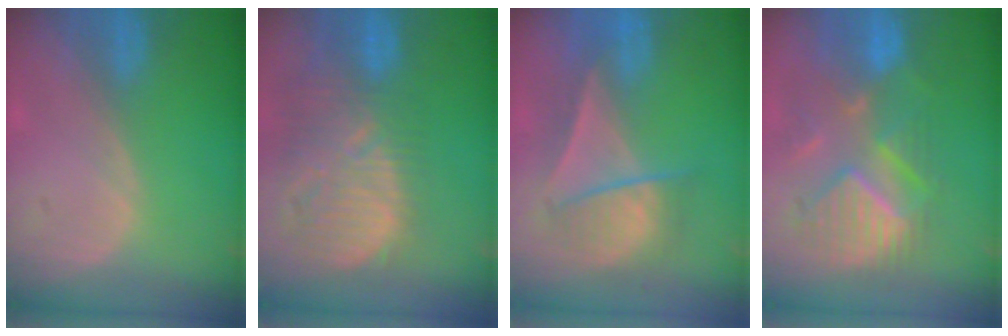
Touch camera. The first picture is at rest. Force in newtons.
{"total": 13.0, "press": 11.4, "slide": 6.2}
{"total": 7.1, "press": 7.0, "slide": 0.9}
{"total": 10.2, "press": 9.5, "slide": 3.7}